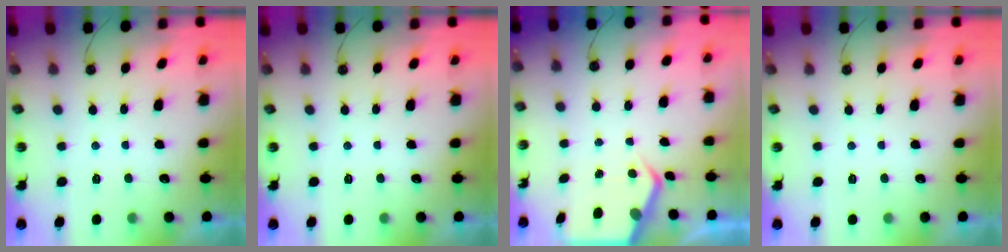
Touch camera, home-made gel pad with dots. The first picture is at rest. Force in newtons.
{"total": 0.0}
{"total": 4.7, "press": 4.6, "slide": 0.4}
{"total": 0.0}